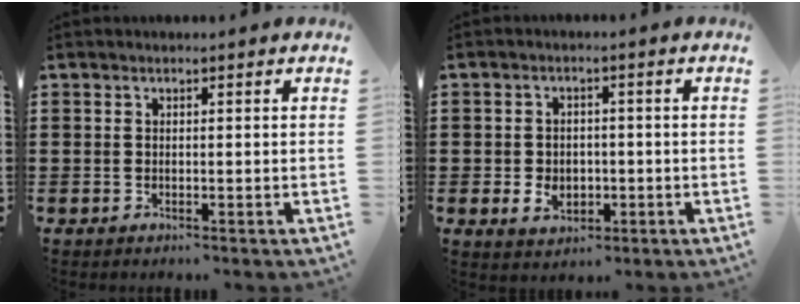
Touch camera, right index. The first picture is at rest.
{"total": 3.6, "force": [-0.9, 2.8, 2.1], "torque": [-0.047, 0.002, -0.017]}